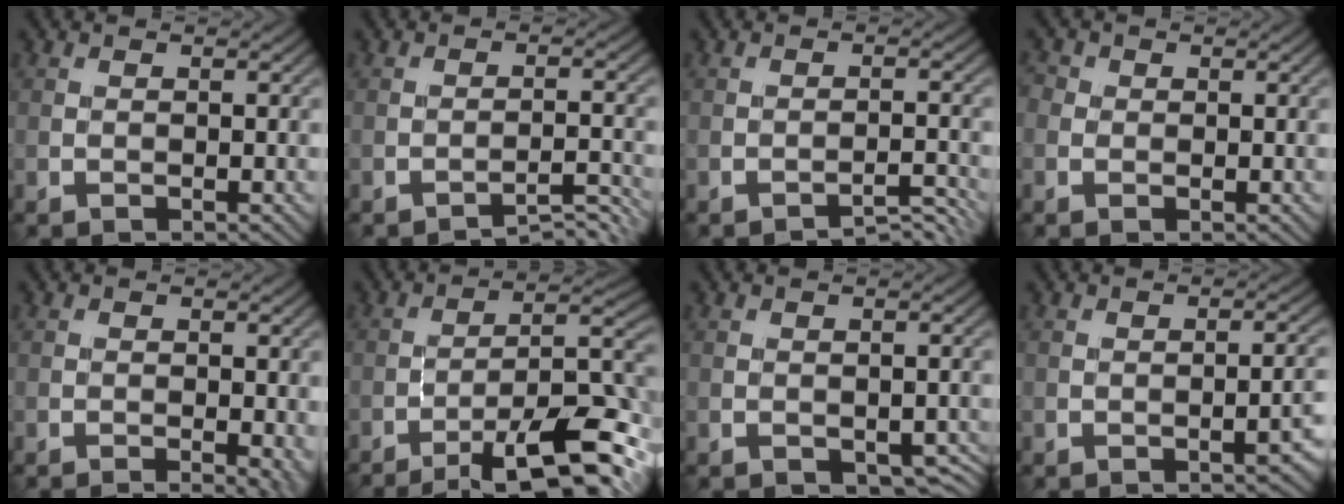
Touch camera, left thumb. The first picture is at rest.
{"total": 3.8, "force": [-3.3, 0.3, 1.8], "torque": [-0.025, 0.013, -0.054]}
{"total": 3.0, "force": [-2.7, 0.3, 1.3], "torque": [-0.012, 0.010, -0.046]}
{"total": 1.4, "force": [0.1, 1.3, 0.4], "torque": [-0.007, 0.002, -0.009]}
{"total": 2.8, "force": [-1.1, 0.5, 2.5], "torque": [-0.030, 0.001, -0.016]}
{"total": 14.8, "force": [-9.5, 3.4, 10.8], "torque": [-0.164, 0.011, -0.150]}
{"total": 3.3, "force": [-1.6, 1.9, 2.2], "torque": [-0.031, -0.011, -0.008]}
{"total": 3.6, "force": [-1.4, 1.0, 3.1], "torque": [-0.033, 0.007, -0.019]}